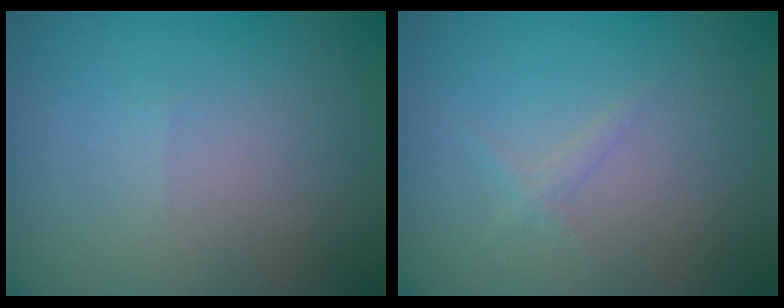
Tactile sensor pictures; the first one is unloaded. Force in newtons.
{"total": 0.8, "press": 0.8, "slide": 0.0}